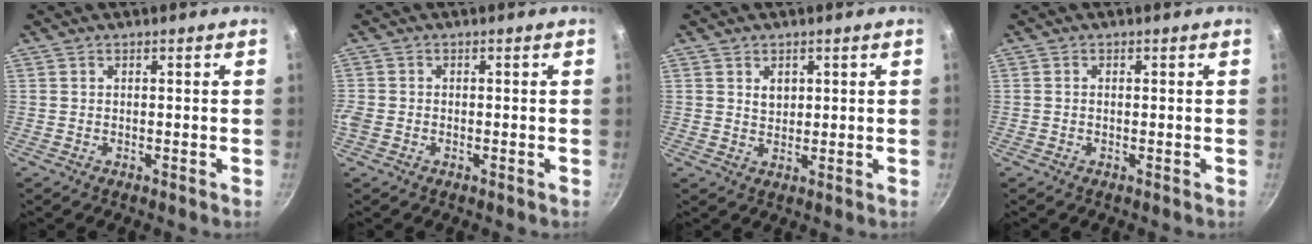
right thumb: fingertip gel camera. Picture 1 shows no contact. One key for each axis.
{"total": 2.3, "fx": -1.0, "fy": 1.8, "fz": 1.1, "tx": -0.025, "ty": 0.002, "tz": -0.020}
{"total": 2.7, "fx": 1.0, "fy": 2.1, "fz": 1.4, "tx": -0.013, "ty": -0.005, "tz": 0.018}
{"total": 0.5, "fx": 0.0, "fy": 0.4, "fz": 0.3, "tx": -0.005, "ty": 0.003, "tz": -0.001}